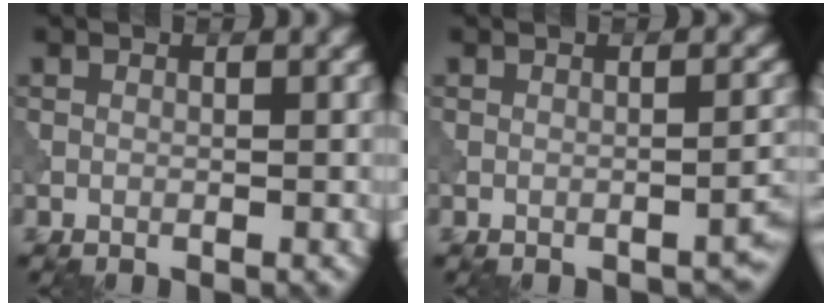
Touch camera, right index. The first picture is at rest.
{"total": 1.6, "force": [-1.2, 0.4, 0.9], "torque": [-0.009, 0.005, -0.017]}